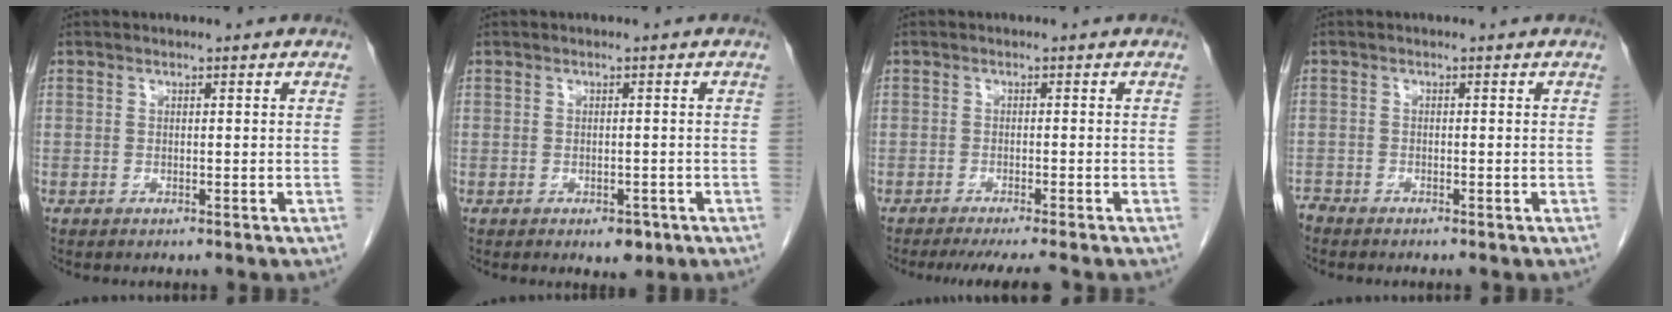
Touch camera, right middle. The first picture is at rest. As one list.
[{"total": 2.5, "force": [-1.4, 1.3, 1.6], "torque": [-0.016, 0.002, -0.010]}, {"total": 7.7, "force": [-6.7, -0.3, 3.8], "torque": [-0.036, -0.017, -0.095]}, {"total": 1.6, "force": [-1.6, 0.3, 0.1], "torque": [-0.003, -0.002, -0.030]}]